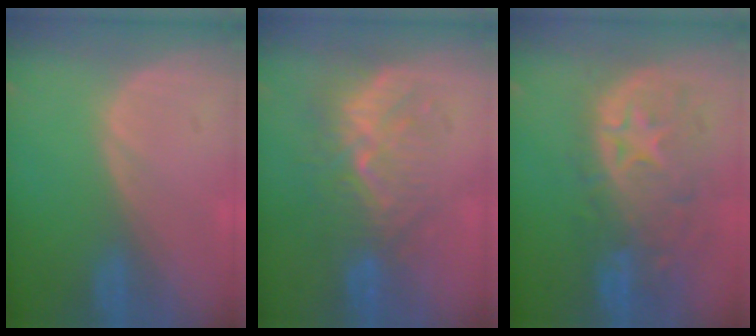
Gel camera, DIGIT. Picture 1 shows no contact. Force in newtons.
{"total": 8.7, "press": 8.2, "slide": 3.2}
{"total": 11.1, "press": 9.8, "slide": 5.2}